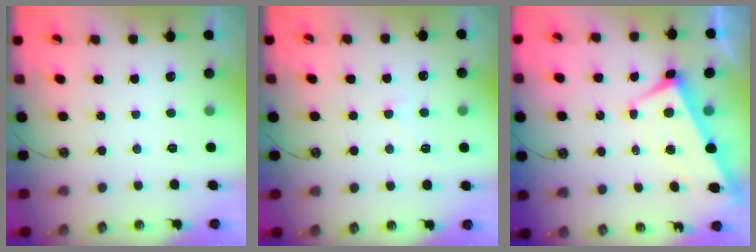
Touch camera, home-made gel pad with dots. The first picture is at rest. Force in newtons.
{"total": 1.1, "press": 1.0, "slide": 0.5}
{"total": 2.7, "press": 2.5, "slide": 0.9}